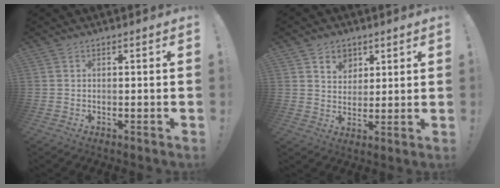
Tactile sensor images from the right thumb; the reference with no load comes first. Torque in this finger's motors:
{"motor_torque": [0.00, 0.00, 0.02, 0.08, 0.00]}